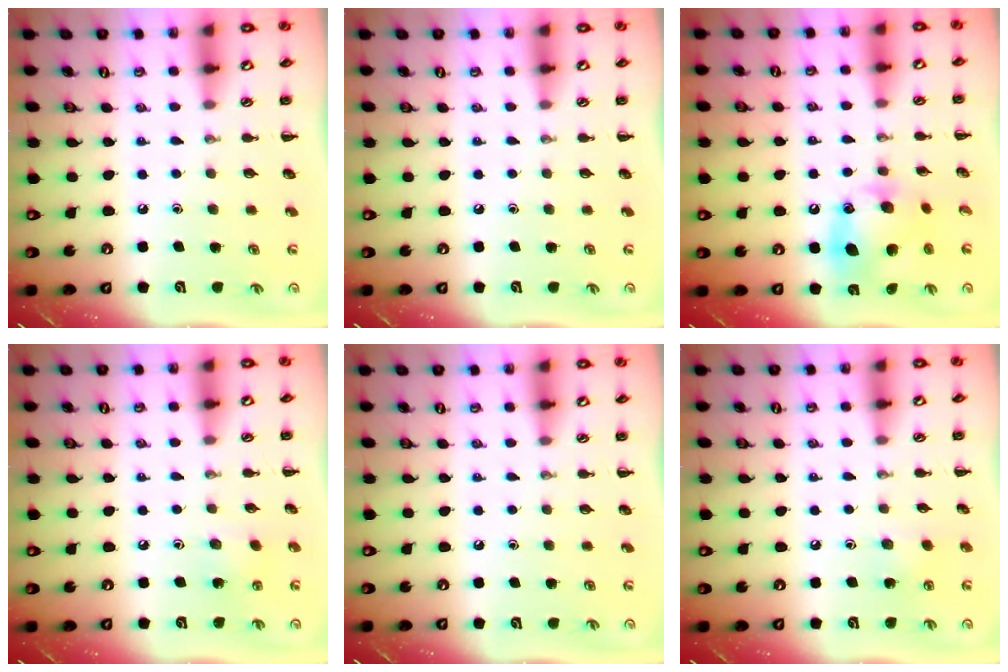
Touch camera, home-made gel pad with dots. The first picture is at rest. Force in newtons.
{"total": 0.0}
{"total": 13.4, "press": 13.3, "slide": 1.8}
{"total": 2.8, "press": 2.7, "slide": 0.8}
{"total": 0.0}
{"total": 4.0, "press": 3.9, "slide": 1.0}